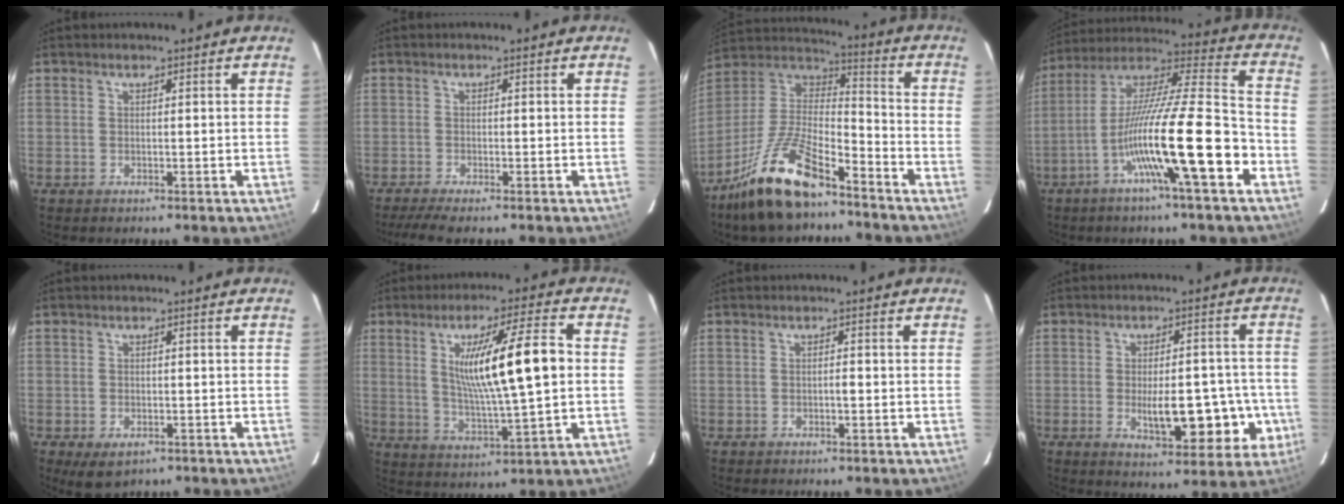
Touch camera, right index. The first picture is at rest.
{"total": 4.1, "force": [-3.3, 0.3, 2.4], "torque": [-0.044, -0.010, -0.057]}
{"total": 16.9, "force": [-12.0, 4.6, 11.0], "torque": [-0.230, 0.003, -0.223]}
{"total": 18.0, "force": [-7.1, 0.3, 16.6], "torque": [-0.294, -0.002, -0.127]}
{"total": 4.0, "force": [-2.3, 2.3, 2.3], "torque": [-0.044, -0.008, -0.026]}
{"total": 13.9, "force": [1.9, 0.5, 13.8], "torque": [-0.235, 0.001, 0.036]}
{"total": 0.7, "force": [-0.3, 0.1, 0.7], "torque": [-0.011, 0.001, -0.005]}
{"total": 12.3, "force": [-3.1, 4.8, 10.9], "torque": [-0.135, 0.016, -0.029]}